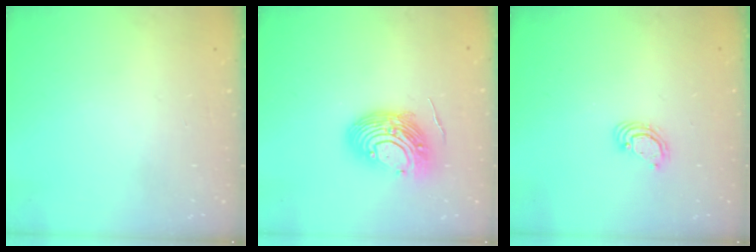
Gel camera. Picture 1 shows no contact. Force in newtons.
{"total": 13.4, "press": 13.3, "slide": 1.5}
{"total": 3.9, "press": 3.8, "slide": 0.4}